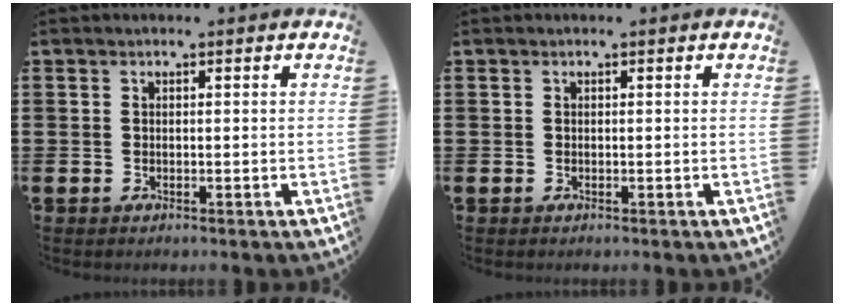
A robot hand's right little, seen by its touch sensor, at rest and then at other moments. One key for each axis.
{"total": 0.0}